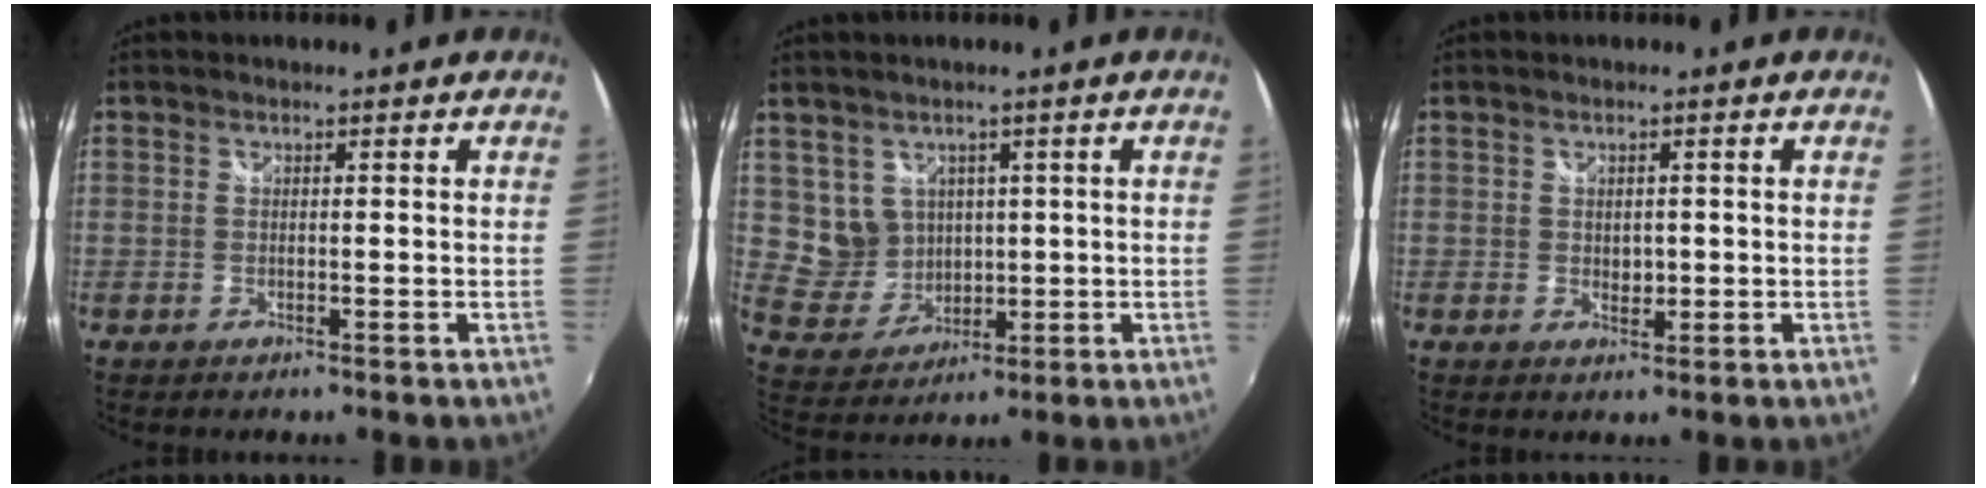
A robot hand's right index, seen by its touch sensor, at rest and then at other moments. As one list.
[{"total": 6.9, "force": [2.2, 6.4, 1.6], "torque": [-0.036, 0.003, 0.057]}, {"total": 2.0, "force": [0.0, 1.6, 1.1], "torque": [-0.016, 0.000, 0.001]}]